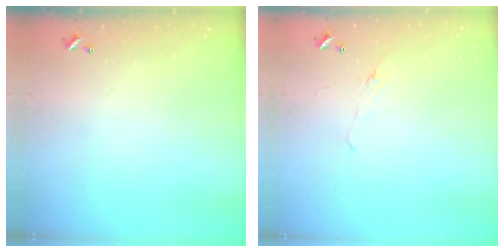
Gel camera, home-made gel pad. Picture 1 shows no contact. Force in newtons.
{"total": 2.2, "press": 2.1, "slide": 0.8}